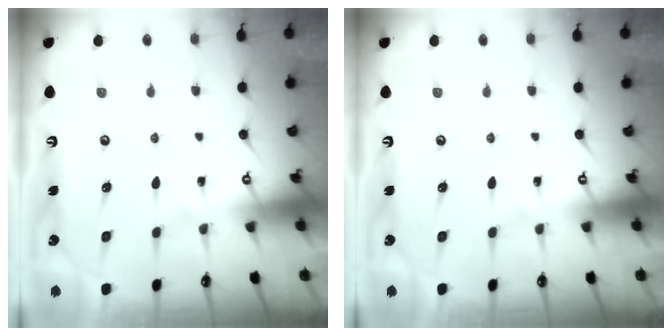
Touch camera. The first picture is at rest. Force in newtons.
{"total": 0.0}